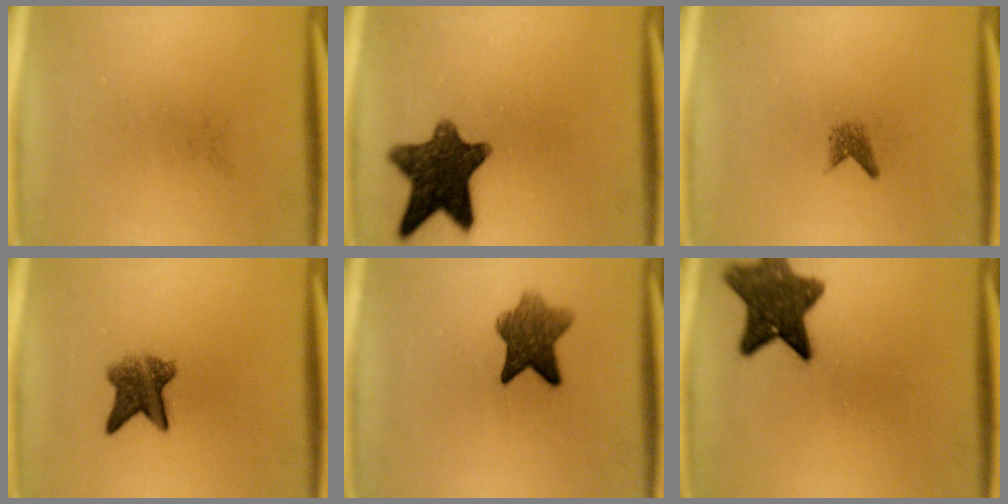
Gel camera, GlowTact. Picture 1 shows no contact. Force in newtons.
{"total": 12.1}
{"total": 1.5}
{"total": 5.9}
{"total": 7.2}
{"total": 9.9}